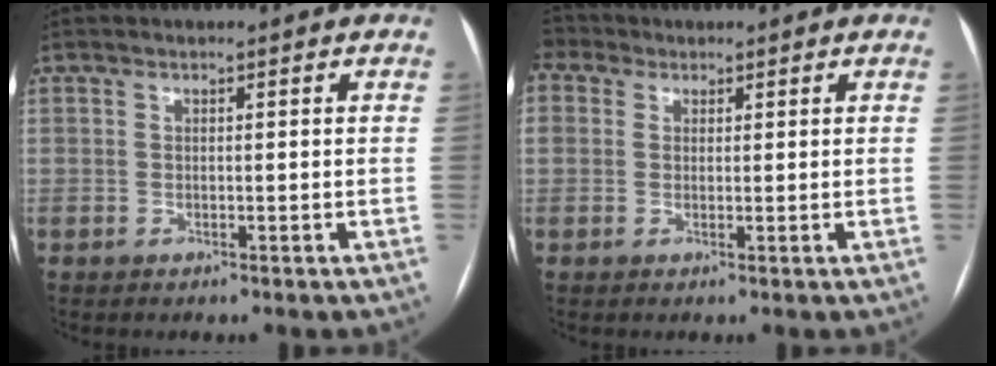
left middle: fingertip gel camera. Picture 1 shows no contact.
{"total": 4.7, "force": [2.4, 3.7, 1.6], "torque": [-0.049, 0.033, 0.050]}